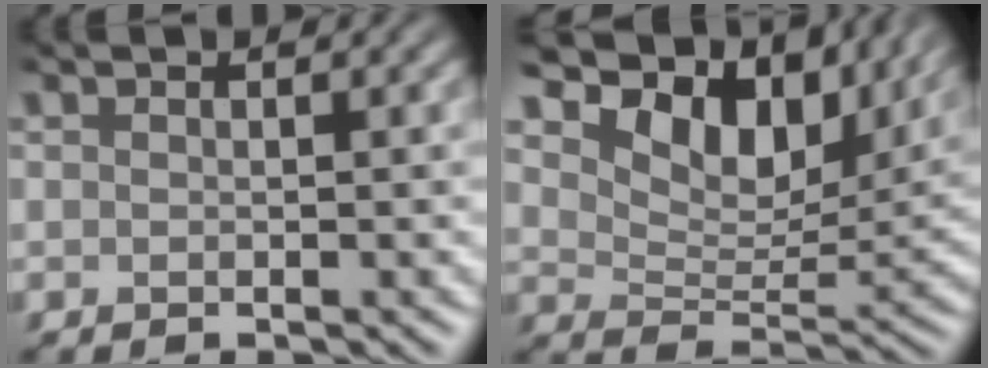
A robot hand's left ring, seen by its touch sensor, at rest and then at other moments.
{"total": 11.9, "force": [7.9, 6.0, 6.6], "torque": [-0.113, 0.004, 0.135]}